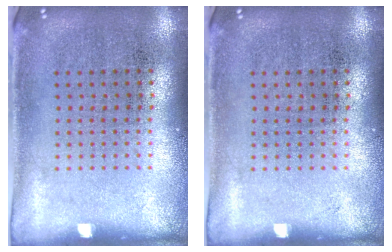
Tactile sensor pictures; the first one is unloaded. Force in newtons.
{"total": 0.0}